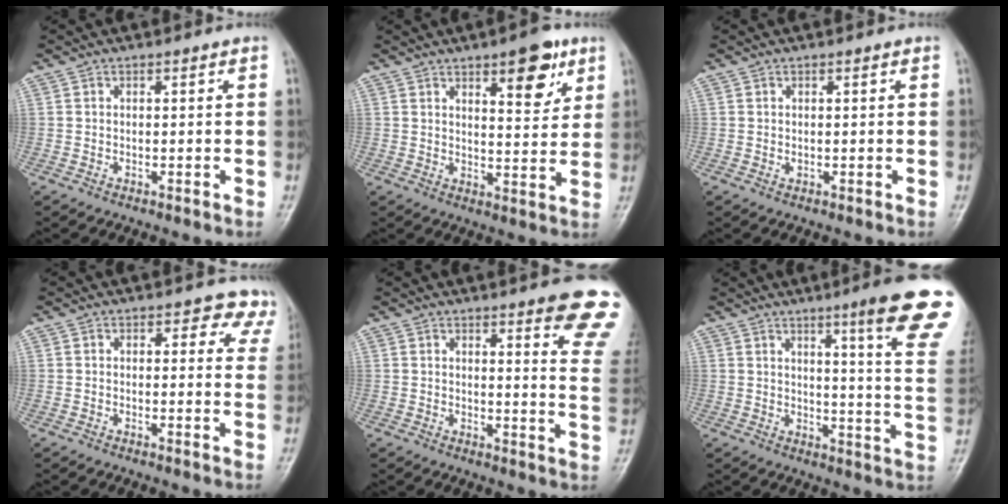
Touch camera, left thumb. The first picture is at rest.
{"total": 9.3, "force": [5.2, 3.5, 6.9], "torque": [-0.072, -0.029, 0.072]}
{"total": 0.6, "force": [0.2, 0.3, 0.4], "torque": [-0.006, -0.001, 0.004]}
{"total": 5.4, "force": [4.3, 3.0, 1.3], "torque": [0.029, -0.018, 0.025]}
{"total": 13.7, "force": [9.5, 2.5, 9.5], "torque": [-0.081, -0.053, 0.094]}
{"total": 17.3, "force": [10.6, 1.0, 13.6], "torque": [-0.150, -0.056, 0.124]}